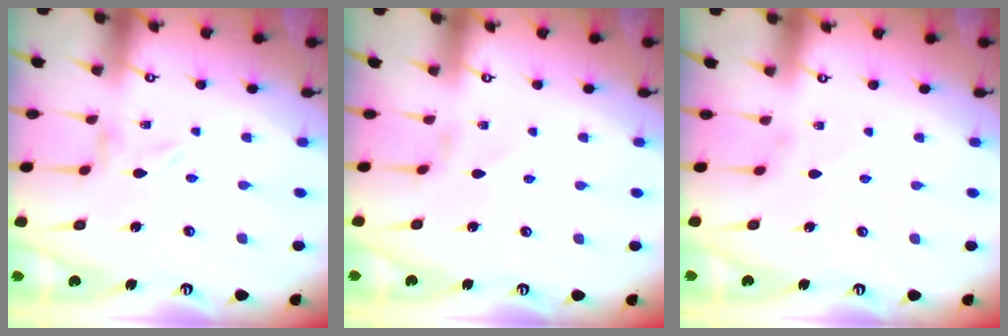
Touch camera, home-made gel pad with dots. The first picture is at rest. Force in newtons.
{"total": 1.7, "press": 1.7, "slide": 0.4}
{"total": 1.3, "press": 1.2, "slide": 0.4}